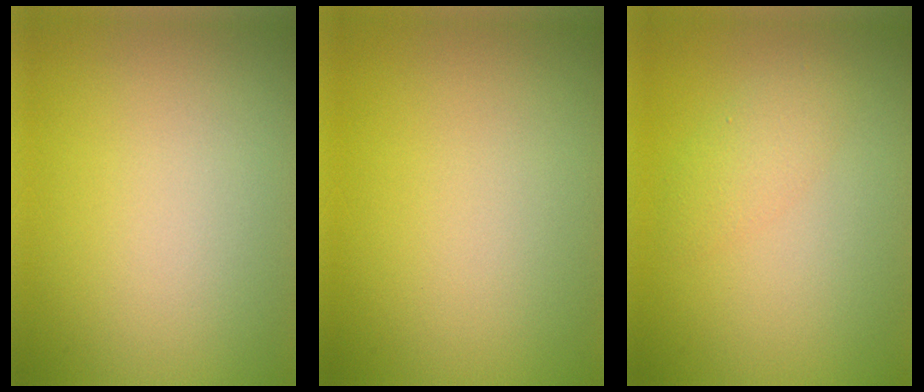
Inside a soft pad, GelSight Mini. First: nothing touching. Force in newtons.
{"total": 0.0}
{"total": 1.9, "press": 1.9, "slide": 0.0}